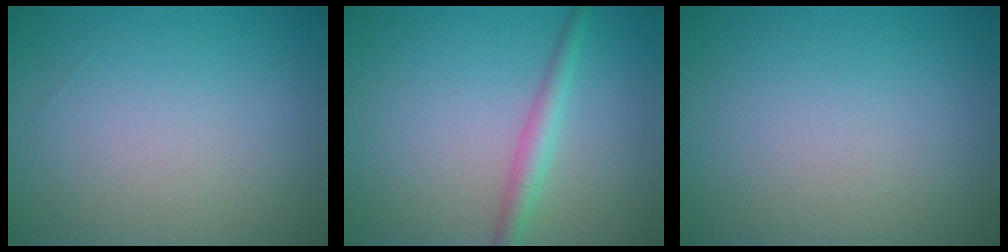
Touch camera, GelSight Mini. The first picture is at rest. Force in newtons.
{"total": 2.3, "press": 2.3, "slide": 0.0}
{"total": 0.0}